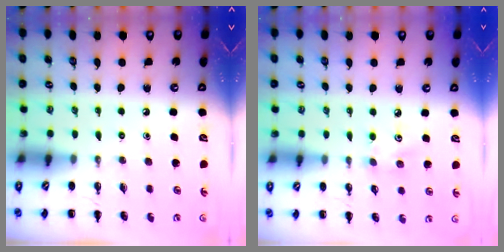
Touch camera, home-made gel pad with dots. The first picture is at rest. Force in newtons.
{"total": 3.6, "press": 3.5, "slide": 0.9}